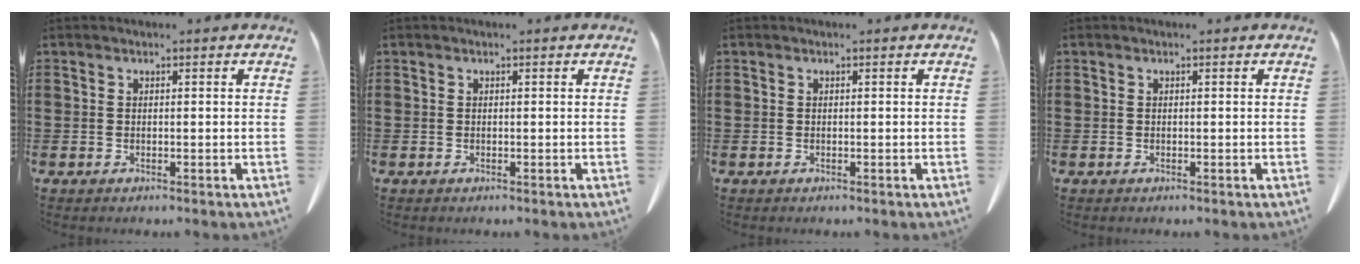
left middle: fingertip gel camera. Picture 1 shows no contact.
{"total": 0.0}
{"total": 0.0}
{"total": 0.0}